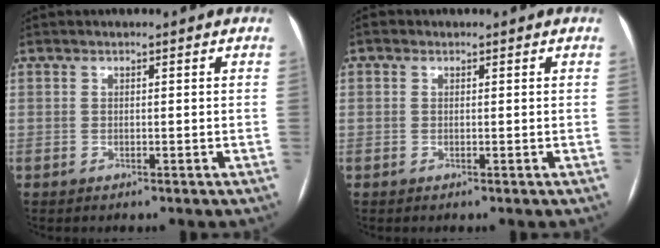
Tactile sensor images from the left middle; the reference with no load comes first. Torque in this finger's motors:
{"motor_torque": [-0.08, 0.09, 0.13, -0.01]}